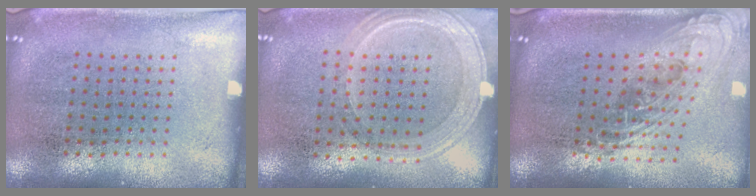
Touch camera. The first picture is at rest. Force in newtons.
{"total": 1.3, "press": 1.2, "slide": 0.4}
{"total": 2.3, "press": 1.7, "slide": 1.5}